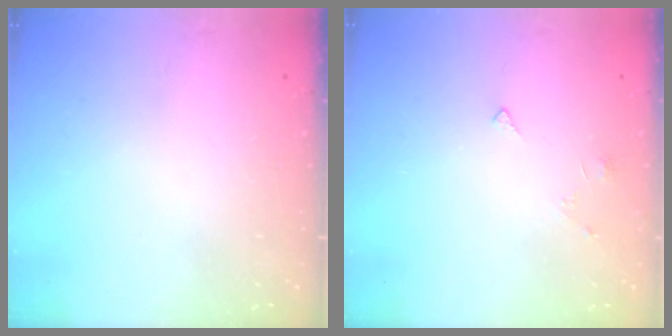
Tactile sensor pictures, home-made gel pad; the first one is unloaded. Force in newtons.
{"total": 2.2, "press": 2.1, "slide": 0.4}